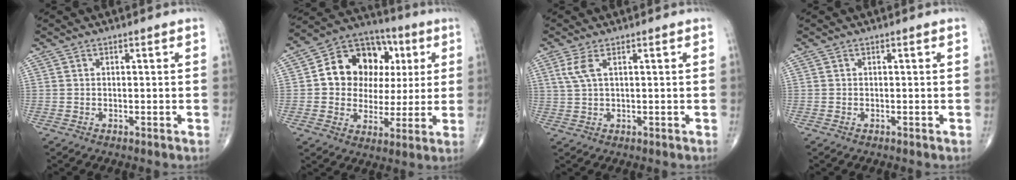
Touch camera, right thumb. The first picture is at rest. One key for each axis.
{"total": 16.9, "fx": 3.3, "fy": 13.4, "fz": 9.8, "tx": -0.103, "ty": 0.020, "tz": 0.053}
{"total": 3.2, "fx": 1.3, "fy": 1.0, "fz": 2.8, "tx": -0.076, "ty": 0.007, "tz": 0.034}
{"total": 0.0}